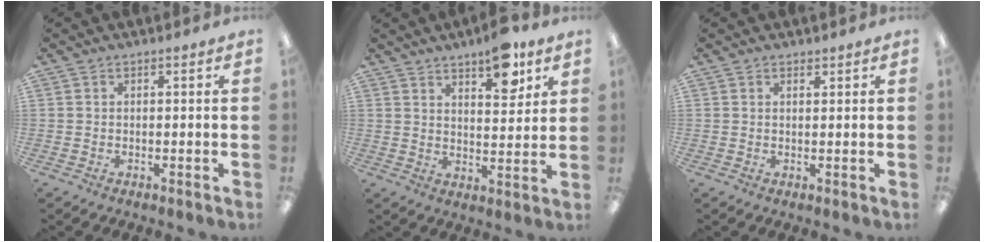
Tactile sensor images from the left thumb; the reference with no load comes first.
{"total": 9.7, "force": [6.8, 3.6, 6.0], "torque": [-0.069, -0.041, 0.110]}
{"total": 1.0, "force": [0.9, 0.3, 0.1], "torque": [0.005, -0.005, 0.016]}